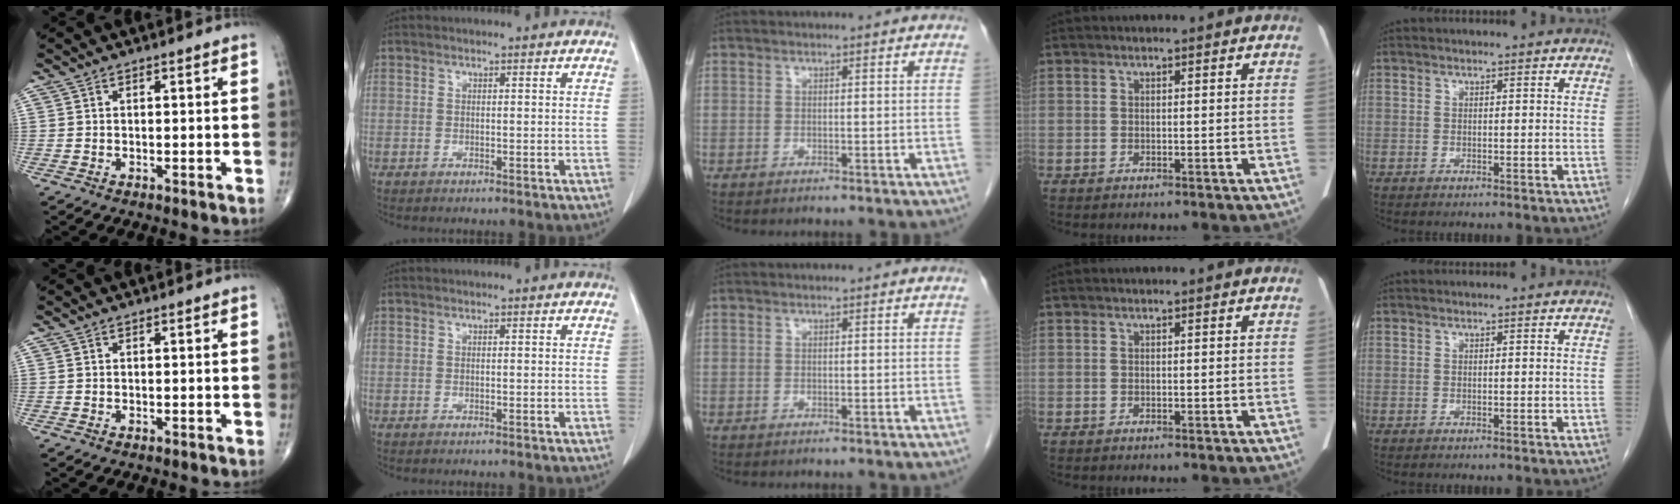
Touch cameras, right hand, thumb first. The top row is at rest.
{}